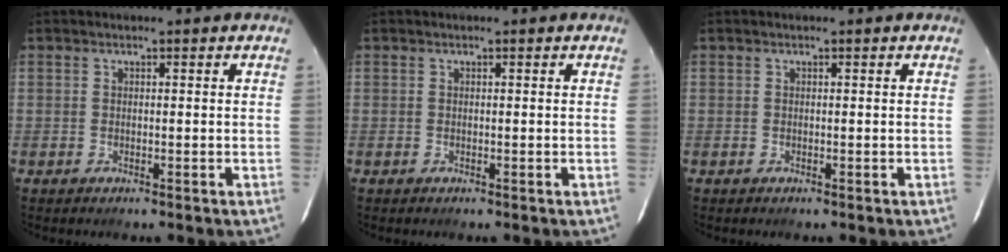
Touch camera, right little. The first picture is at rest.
{"total": 0.0}
{"total": 0.0}